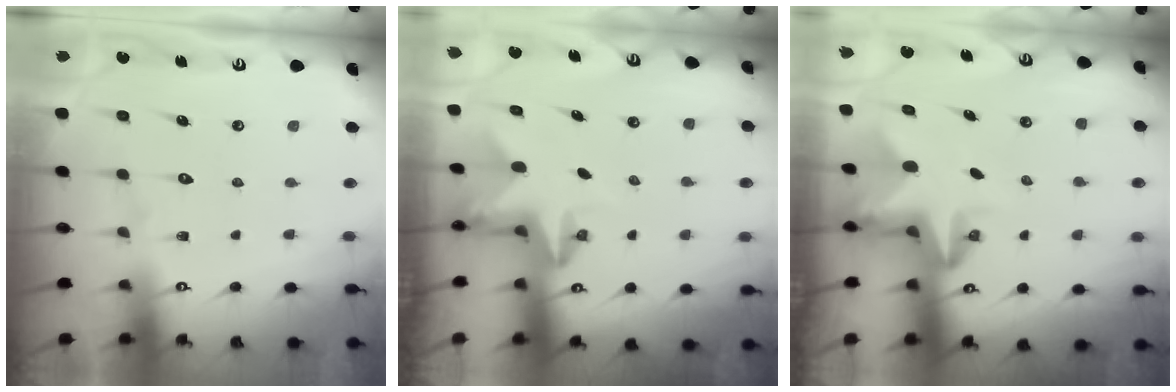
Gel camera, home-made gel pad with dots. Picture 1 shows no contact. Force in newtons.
{"total": 2.4, "press": 2.4, "slide": 0.4}
{"total": 3.1, "press": 3.1, "slide": 0.5}